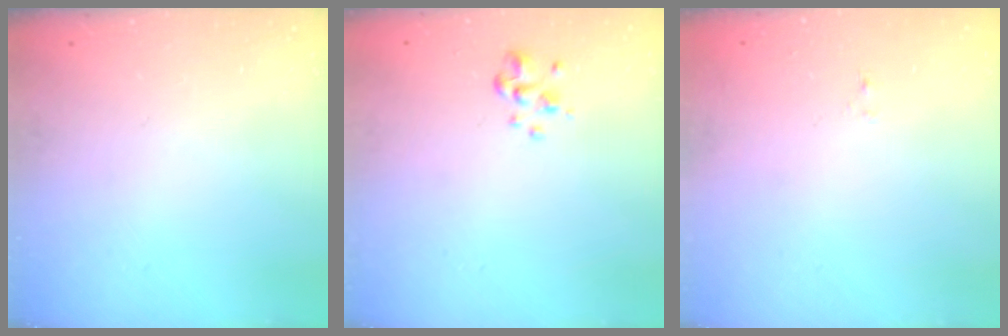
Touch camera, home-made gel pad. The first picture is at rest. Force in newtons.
{"total": 2.4, "press": 2.3, "slide": 0.6}
{"total": 0.0}